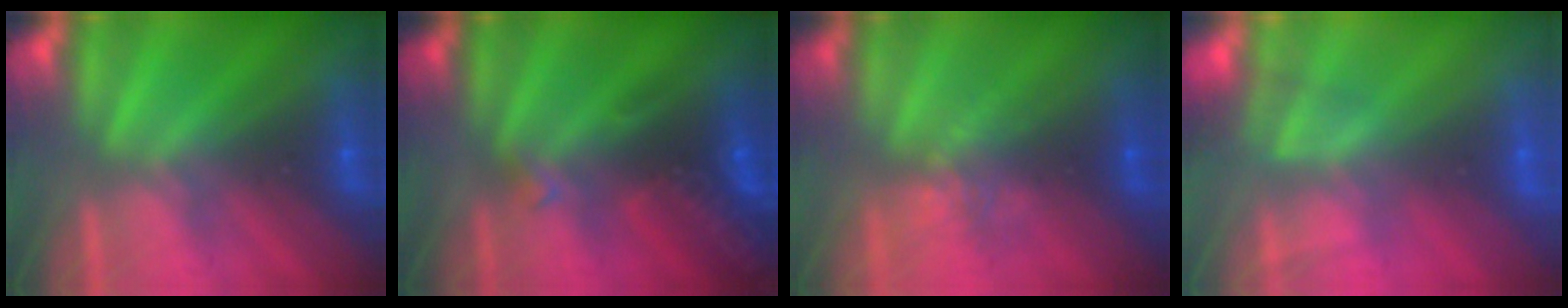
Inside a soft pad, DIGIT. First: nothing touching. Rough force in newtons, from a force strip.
{"total": 2.7}
{"total": 3.8}
{"total": 3.4}